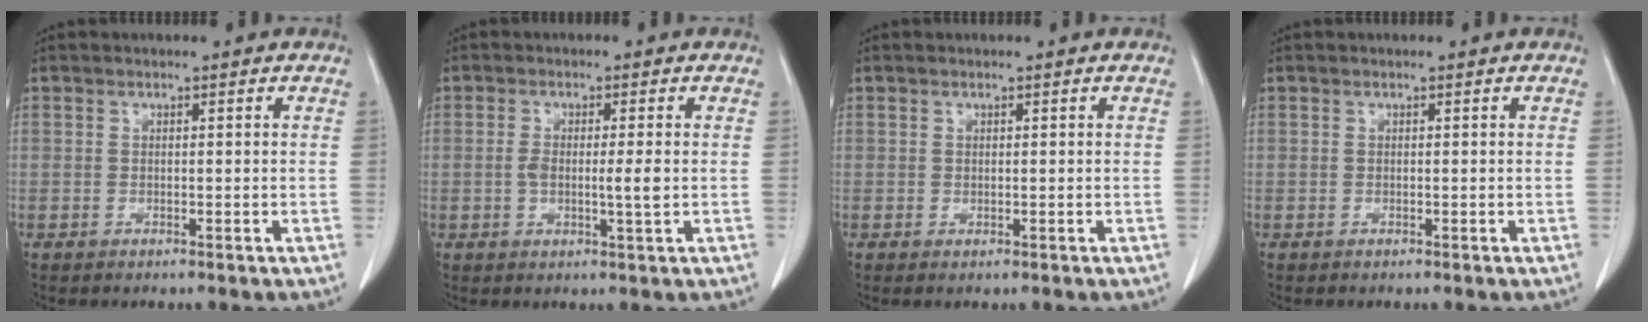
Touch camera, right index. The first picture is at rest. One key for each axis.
{"total": 4.1, "fx": -0.4, "fy": 0.5, "fz": 4.1, "tx": -0.078, "ty": -0.002, "tz": -0.006}
{"total": 0.6, "fx": -0.1, "fy": 0.2, "fz": 0.5, "tx": -0.012, "ty": -0.003, "tz": 0.000}
{"total": 0.0}